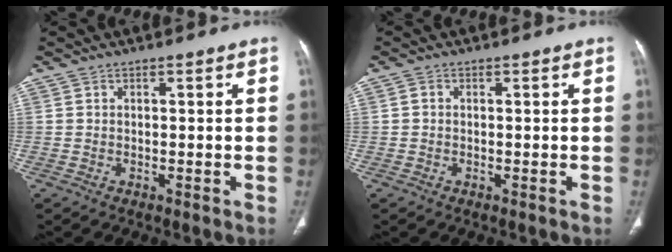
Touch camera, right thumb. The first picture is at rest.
{"total": 0.8, "force": [0.0, 0.6, 0.4], "torque": [-0.007, 0.001, -0.003]}